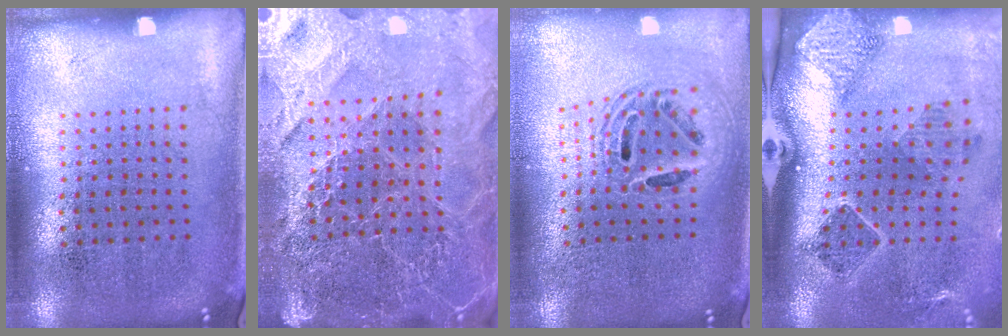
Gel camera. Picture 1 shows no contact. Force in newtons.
{"total": 5.0, "press": 4.5, "slide": 2.1}
{"total": 1.8, "press": 1.5, "slide": 1.1}
{"total": 1.9, "press": 1.6, "slide": 1.0}